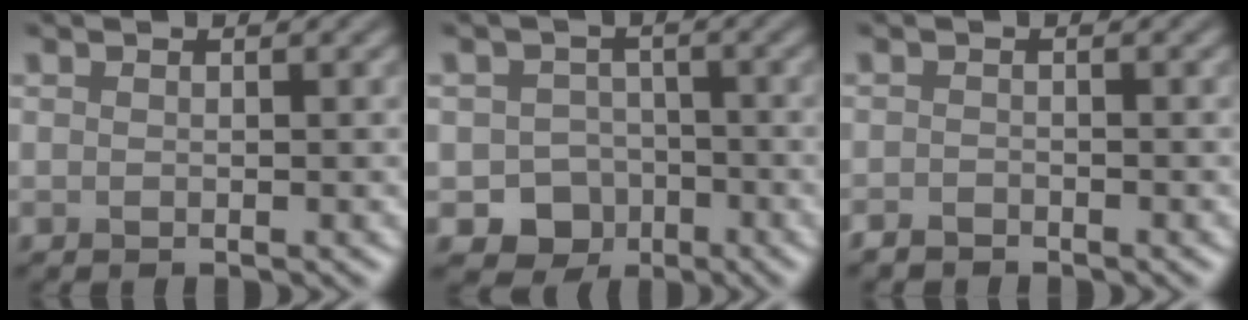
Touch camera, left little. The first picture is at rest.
{"total": 5.9, "force": [-2.8, 5.0, 1.3], "torque": [0.005, -0.011, -0.050]}
{"total": 1.2, "force": [-1.1, 0.3, 0.2], "torque": [-0.002, -0.002, -0.023]}